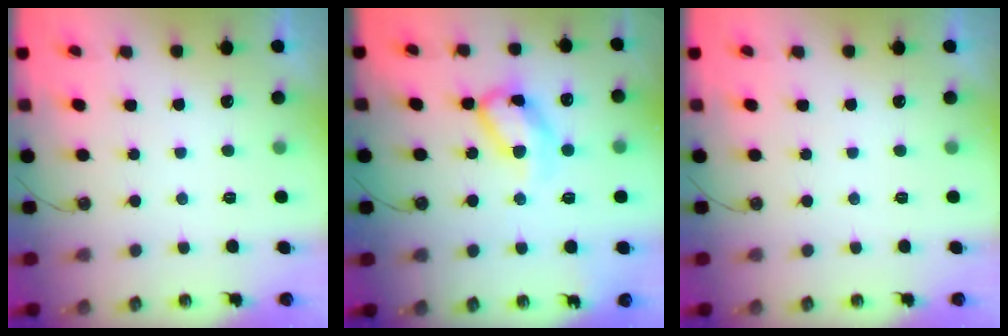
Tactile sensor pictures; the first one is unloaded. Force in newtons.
{"total": 13.3, "press": 13.3, "slide": 1.2}
{"total": 0.0}